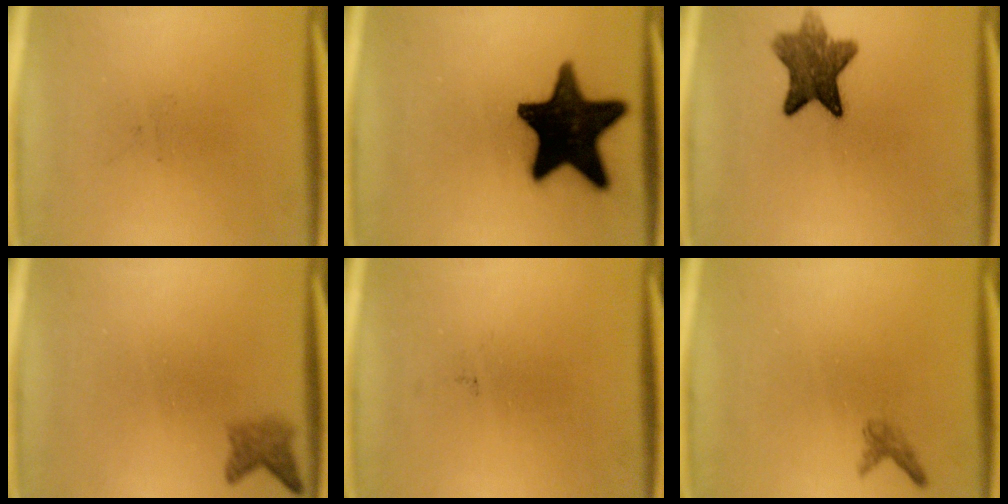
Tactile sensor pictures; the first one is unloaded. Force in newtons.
{"total": 20.0}
{"total": 8.5}
{"total": 2.1}
{"total": 0.0}
{"total": 1.1}